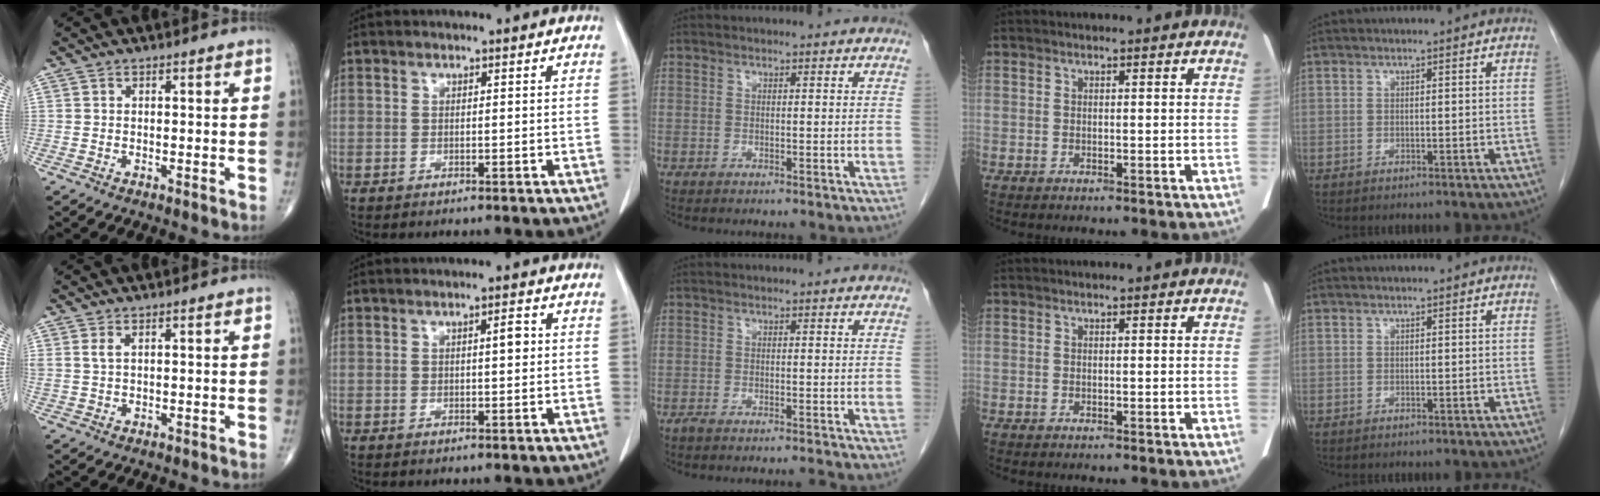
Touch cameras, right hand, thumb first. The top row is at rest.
{"thumb": {"total": 1.8, "force": [0.9, 0.7, 1.4], "torque": [-0.038, 0.006, 0.025]}, "index": {"total": 2.3, "force": [0.5, 0.6, 2.1], "torque": [-0.032, 0.003, 0.008]}, "middle": {"total": 2.1, "force": [-1.9, -0.4, 0.6], "torque": [-0.013, -0.003, -0.032]}}